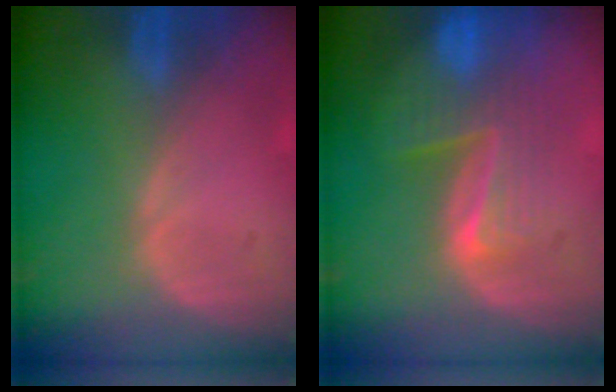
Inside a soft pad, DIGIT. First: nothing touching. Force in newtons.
{"total": 8.1, "press": 7.0, "slide": 4.1}